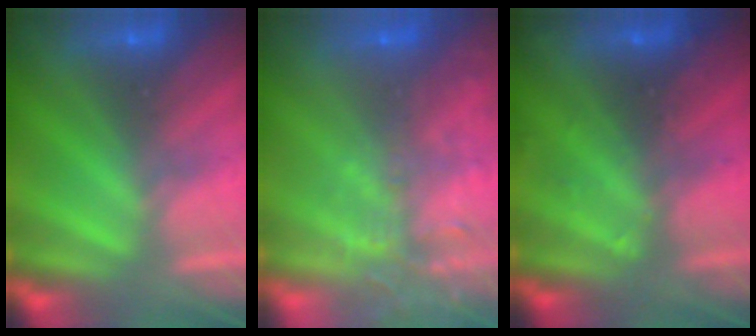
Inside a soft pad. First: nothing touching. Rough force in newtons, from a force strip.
{"total": 7.0}
{"total": 2.4}